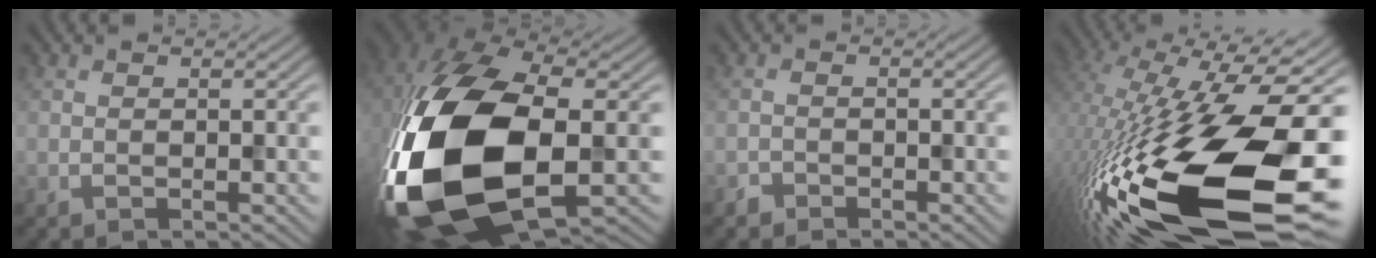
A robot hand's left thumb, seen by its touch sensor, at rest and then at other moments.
{"total": 21.1, "force": [-4.4, 12.0, 16.8], "torque": [-0.427, -0.086, -0.034]}
{"total": 1.1, "force": [-1.0, 0.4, -0.5], "torque": [0.010, -0.003, -0.017]}
{"total": 21.3, "force": [-7.2, 8.4, 18.2], "torque": [-0.348, -0.028, -0.111]}